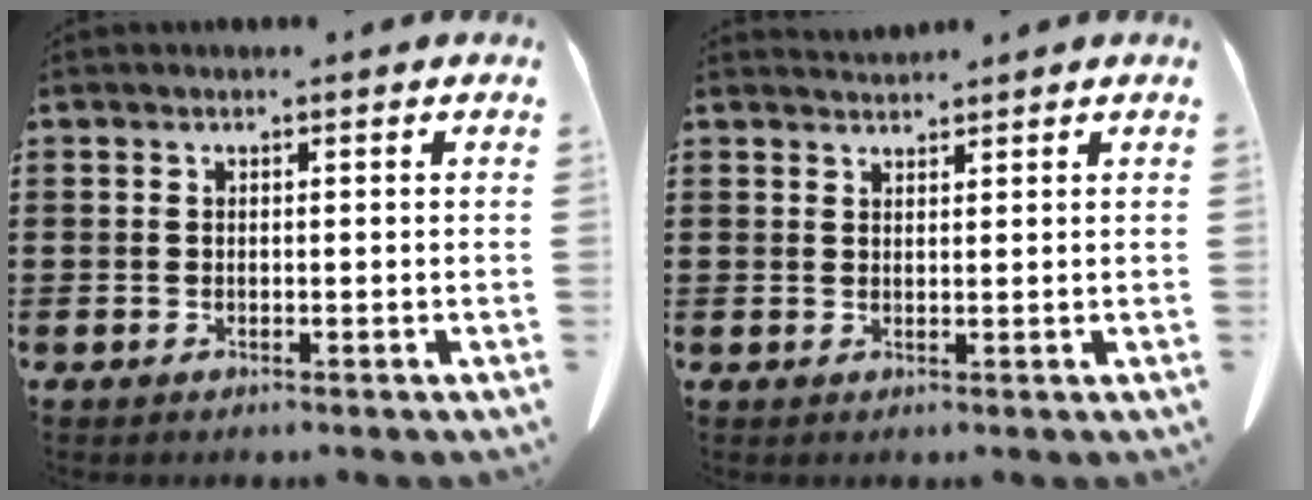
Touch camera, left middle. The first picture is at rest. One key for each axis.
{"total": 1.4, "fx": 1.4, "fy": 0.2, "fz": 0.1, "tx": -0.005, "ty": 0.002, "tz": 0.027}